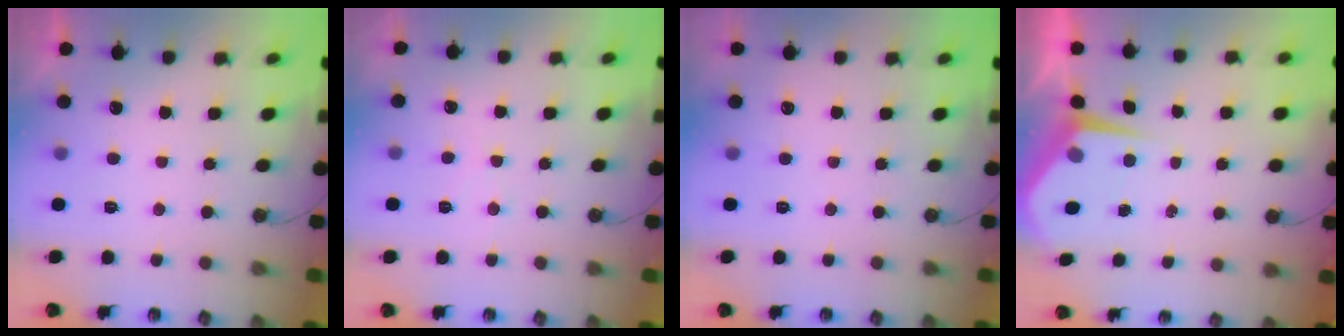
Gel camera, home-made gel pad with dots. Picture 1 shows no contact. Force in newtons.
{"total": 3.5, "press": 3.5, "slide": 0.6}
{"total": 0.0}
{"total": 4.9, "press": 4.9, "slide": 0.4}